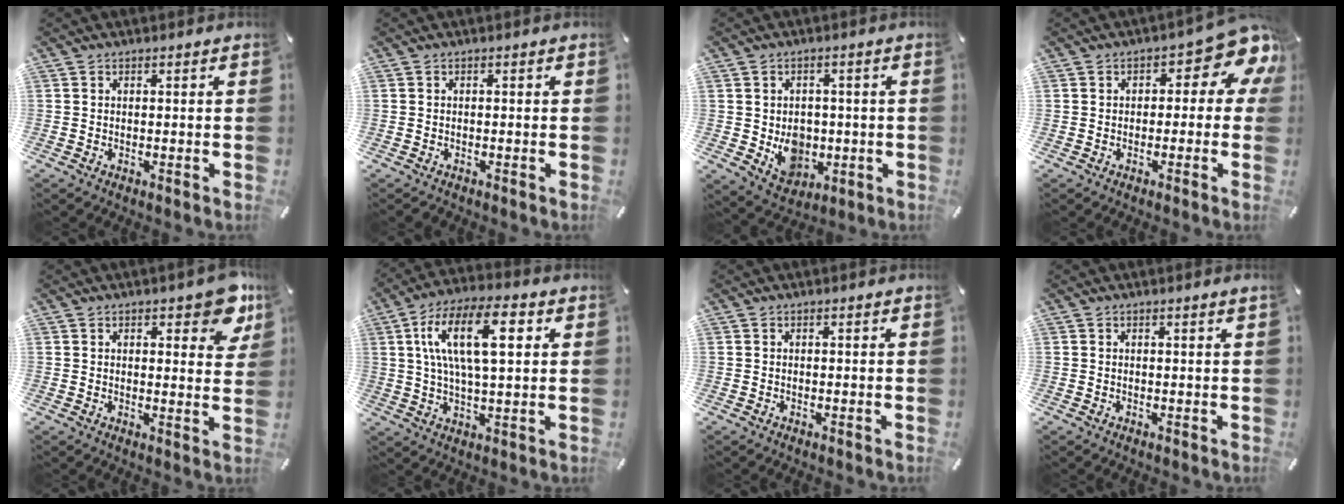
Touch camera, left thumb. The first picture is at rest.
{"total": 0.6, "force": [-0.4, 0.3, 0.2], "torque": [-0.004, 0.000, -0.010]}
{"total": 8.0, "force": [-0.8, 7.0, 3.8], "torque": [-0.053, 0.003, -0.009]}
{"total": 9.3, "force": [4.3, 4.5, 6.9], "torque": [-0.081, -0.034, 0.070]}
{"total": 8.0, "force": [4.8, 3.4, 5.4], "torque": [-0.057, -0.026, 0.077]}
{"total": 15.9, "force": [4.9, 6.2, 13.8], "torque": [-0.260, 0.002, 0.075]}
{"total": 0.0}
{"total": 0.8, "force": [0.3, 0.0, 0.7], "torque": [-0.014, -0.001, 0.005]}